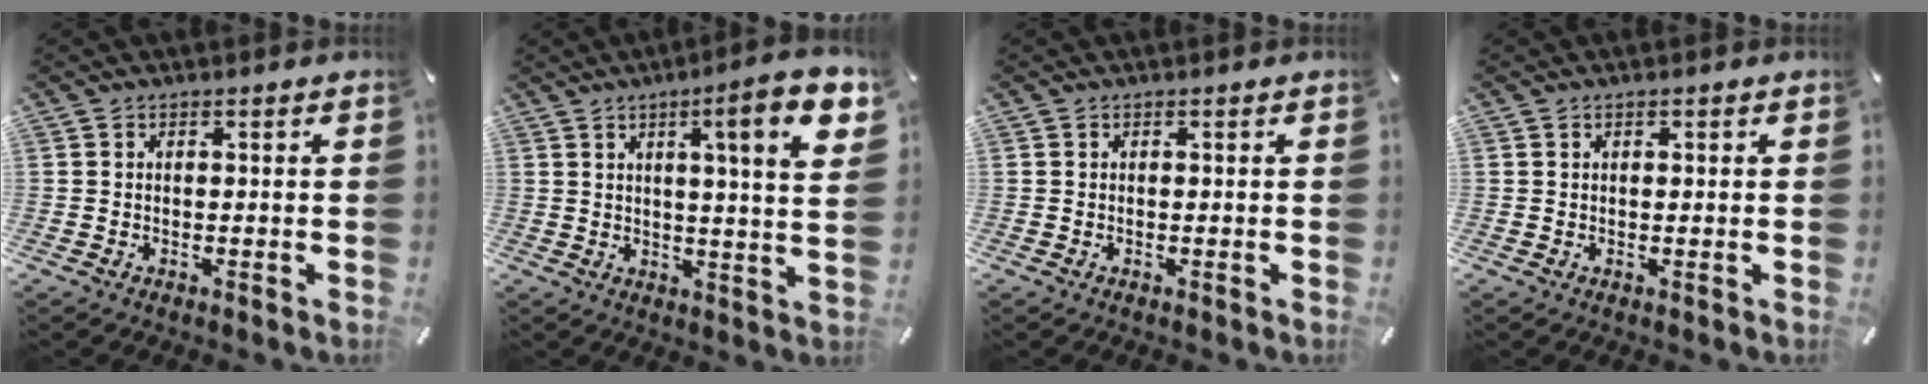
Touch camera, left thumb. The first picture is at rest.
{"total": 13.6, "force": [5.8, 1.7, 12.1], "torque": [-0.178, -0.023, 0.082]}
{"total": 0.0}
{"total": 0.7, "force": [0.3, 0.4, 0.5], "torque": [-0.010, 0.004, 0.003]}